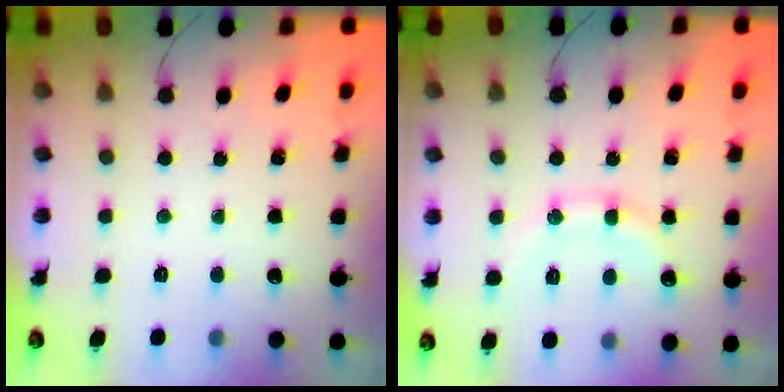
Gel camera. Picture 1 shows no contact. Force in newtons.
{"total": 11.6, "press": 11.5, "slide": 1.1}